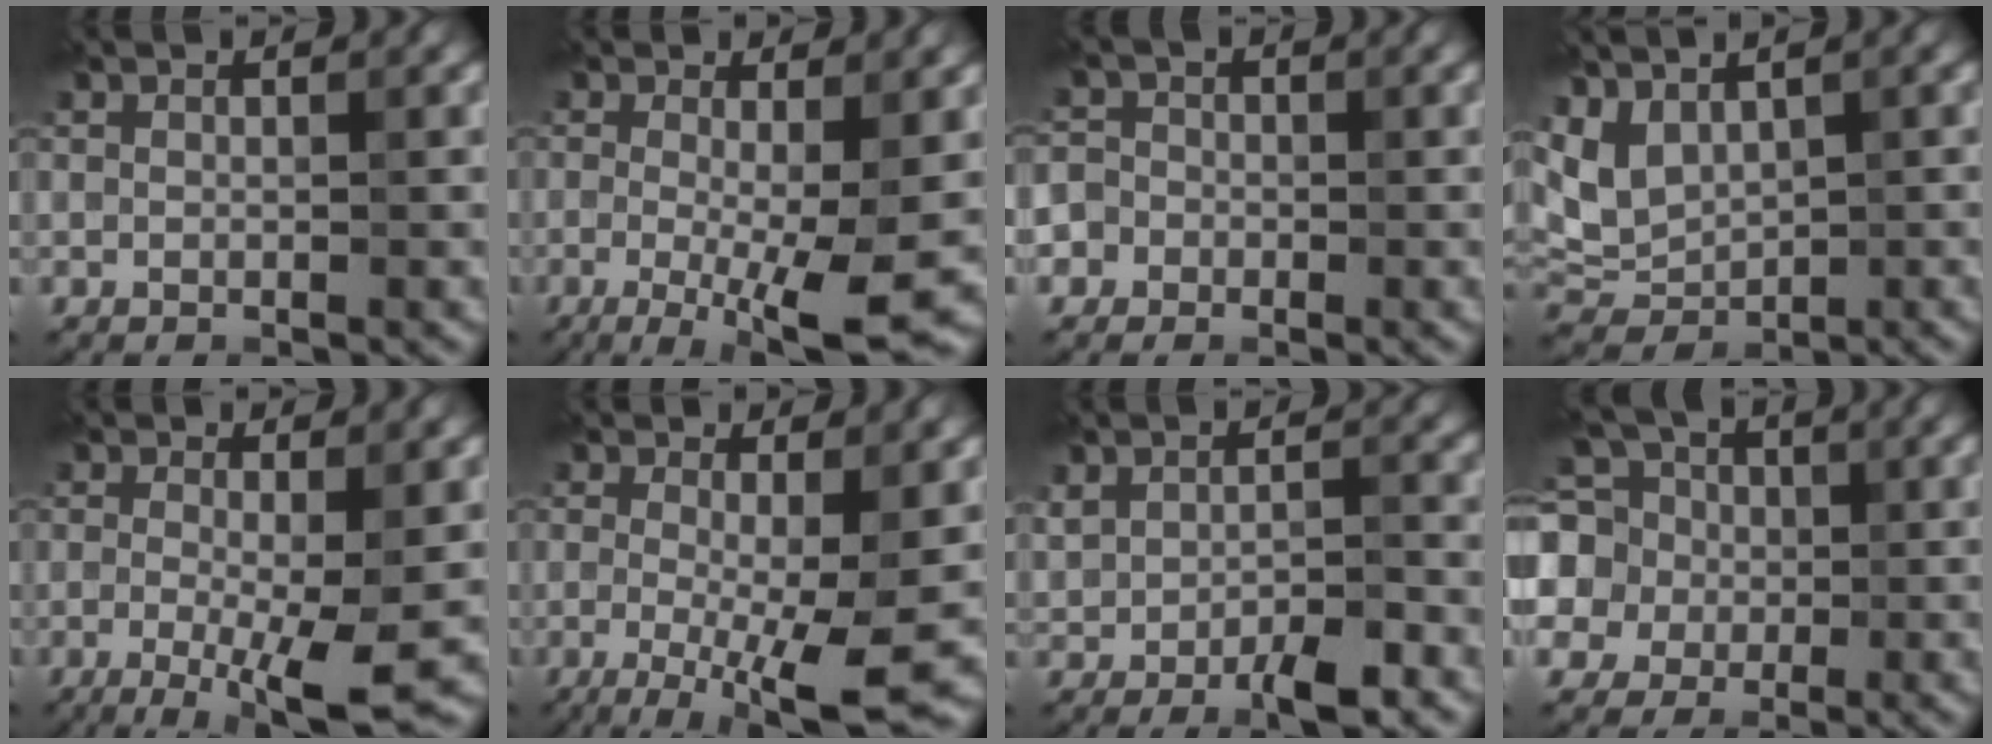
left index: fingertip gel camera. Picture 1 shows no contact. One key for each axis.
{"total": 7.8, "fx": -1.3, "fy": 1.7, "fz": 7.5, "tx": -0.122, "ty": -0.021, "tz": -0.018}
{"total": 3.3, "fx": -1.3, "fy": 3.0, "fz": 0.6, "tx": 0.015, "ty": 0.012, "tz": -0.048}
{"total": 4.1, "fx": 2.0, "fy": 2.5, "fz": 2.6, "tx": -0.059, "ty": -0.004, "tz": 0.044}
{"total": 6.5, "fx": -1.3, "fy": 1.3, "fz": 6.2, "tx": -0.105, "ty": -0.019, "tz": -0.021}
{"total": 8.7, "fx": -1.5, "fy": 2.1, "fz": 8.3, "tx": -0.130, "ty": -0.019, "tz": -0.021}
{"total": 3.8, "fx": -1.6, "fy": 1.8, "fz": 2.9, "tx": -0.055, "ty": -0.005, "tz": -0.024}
{"total": 11.2, "fx": 2.0, "fy": 9.9, "fz": 4.9, "tx": -0.121, "ty": 0.029, "tz": 0.002}